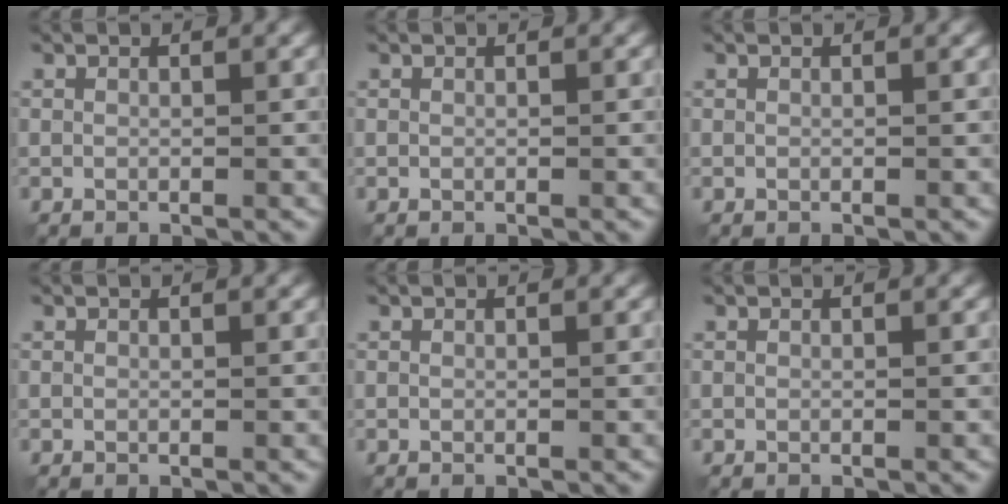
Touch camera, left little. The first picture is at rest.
{"total": 0.0}
{"total": 0.0}
{"total": 0.0}
{"total": 0.0}
{"total": 0.0}